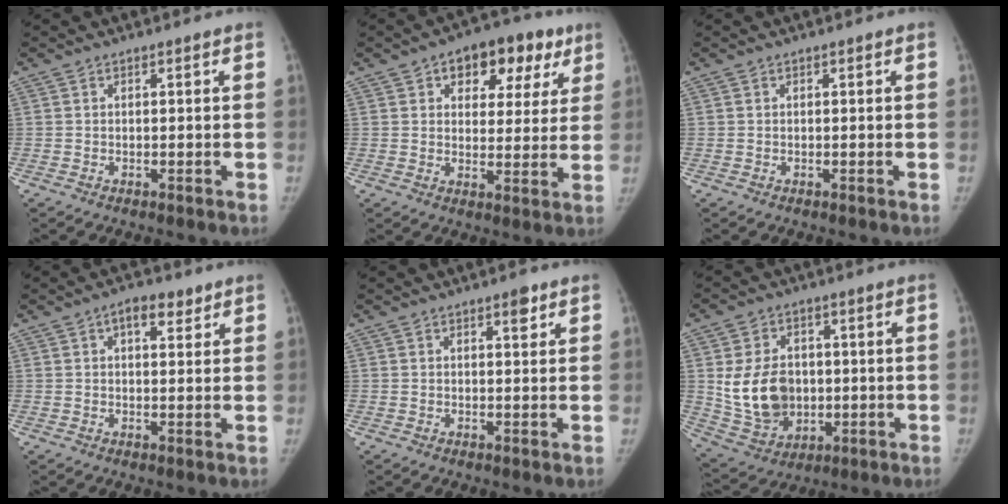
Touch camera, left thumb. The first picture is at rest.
{"total": 13.4, "force": [6.7, 8.3, 8.0], "torque": [-0.049, -0.005, 0.089]}
{"total": 0.0}
{"total": 4.8, "force": [2.5, 2.4, 3.4], "torque": [-0.033, -0.007, 0.034]}
{"total": 2.2, "force": [1.3, 0.8, 1.6], "torque": [-0.014, -0.006, 0.018]}
{"total": 13.9, "force": [0.3, 10.7, 8.8], "torque": [-0.120, -0.007, 0.026]}